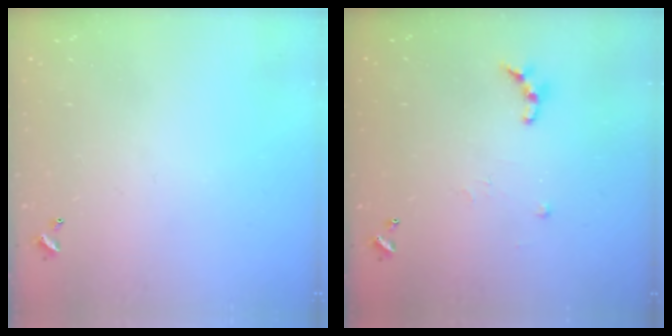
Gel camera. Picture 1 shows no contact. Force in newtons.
{"total": 6.7, "press": 6.7, "slide": 0.6}